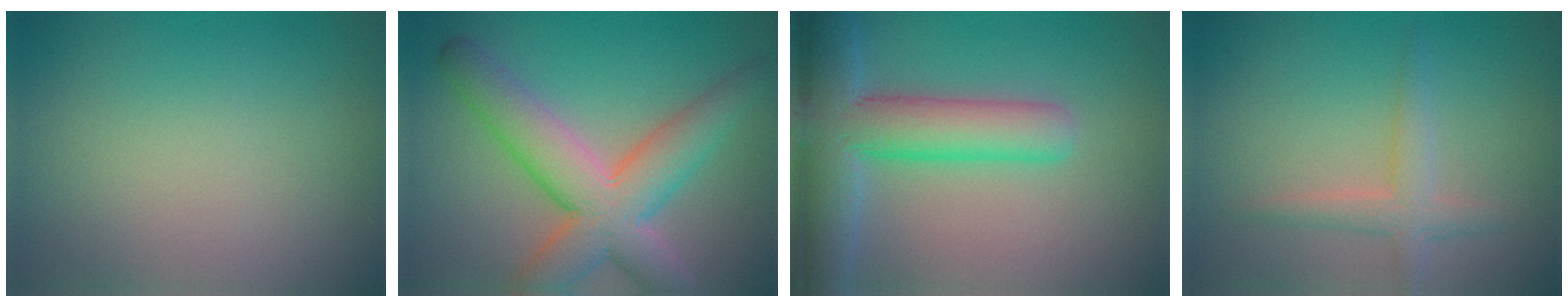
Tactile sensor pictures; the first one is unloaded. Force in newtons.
{"total": 8.1, "press": 8.1, "slide": 0.6}
{"total": 7.6, "press": 7.6, "slide": 0.4}
{"total": 2.4, "press": 2.4, "slide": 0.1}